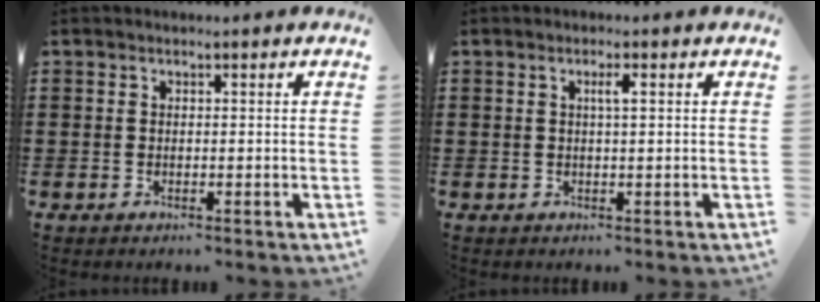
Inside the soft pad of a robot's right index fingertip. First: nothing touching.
{"total": 1.6, "force": [0.4, 0.0, 1.5], "torque": [-0.030, 0.001, 0.005]}